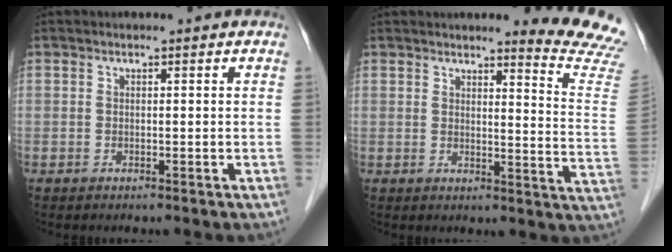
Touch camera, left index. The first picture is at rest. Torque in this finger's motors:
{"motor_torque": [0.63, -1.15, 0.41, 0.07]}